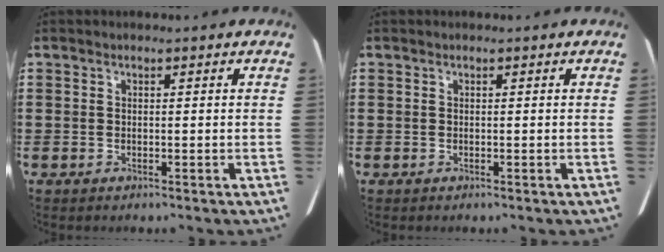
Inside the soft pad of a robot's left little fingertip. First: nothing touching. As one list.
[{"total": 0.0}]